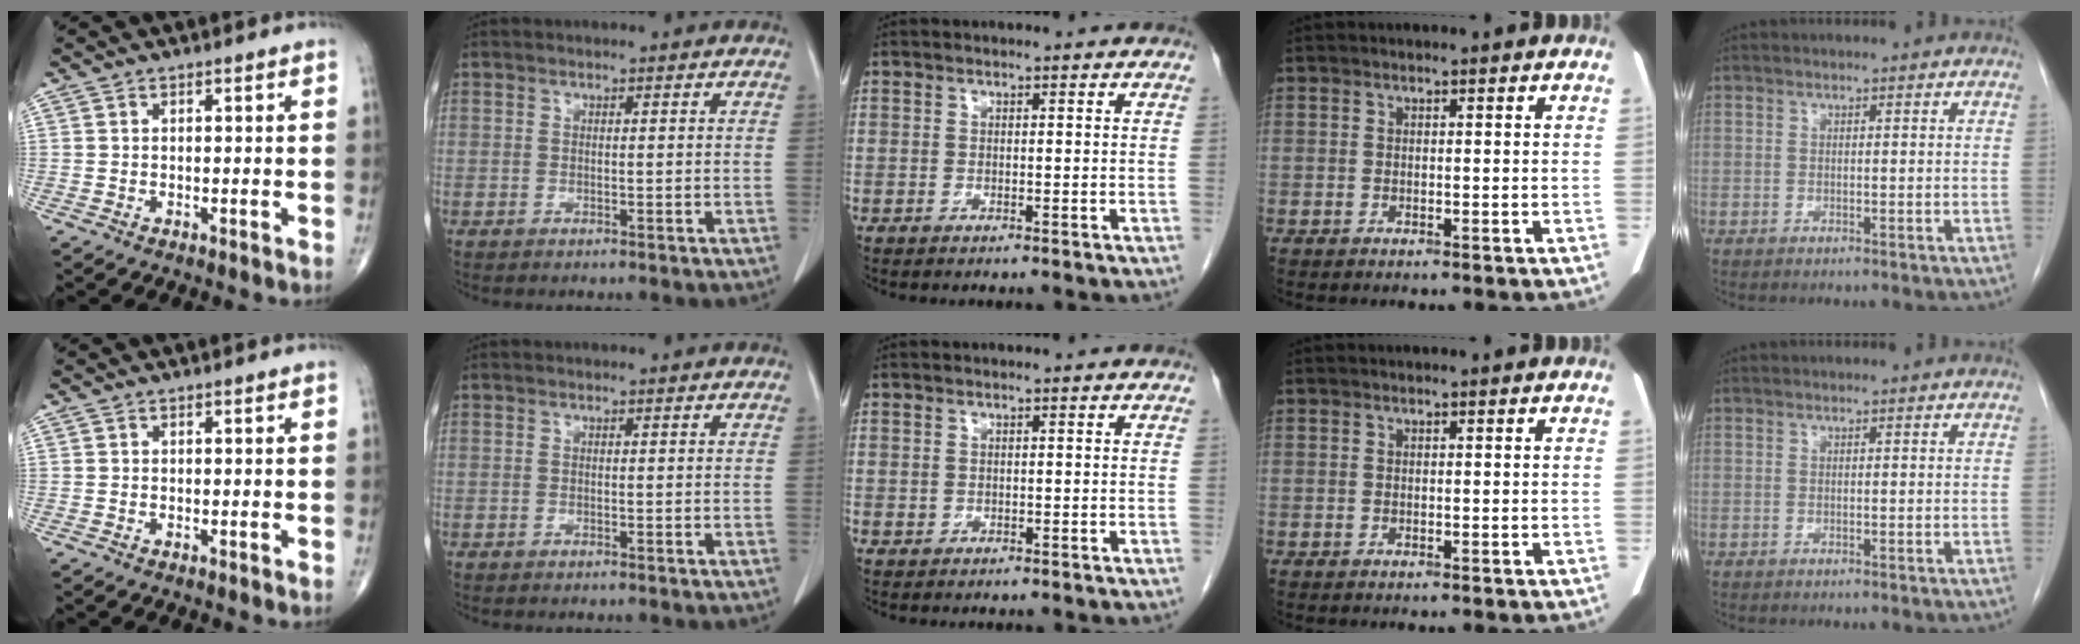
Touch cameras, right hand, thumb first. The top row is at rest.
{"middle": {"total": 0.5, "force": [0.0, 0.5, 0.1], "torque": [-0.001, 0.002, 0.001]}}